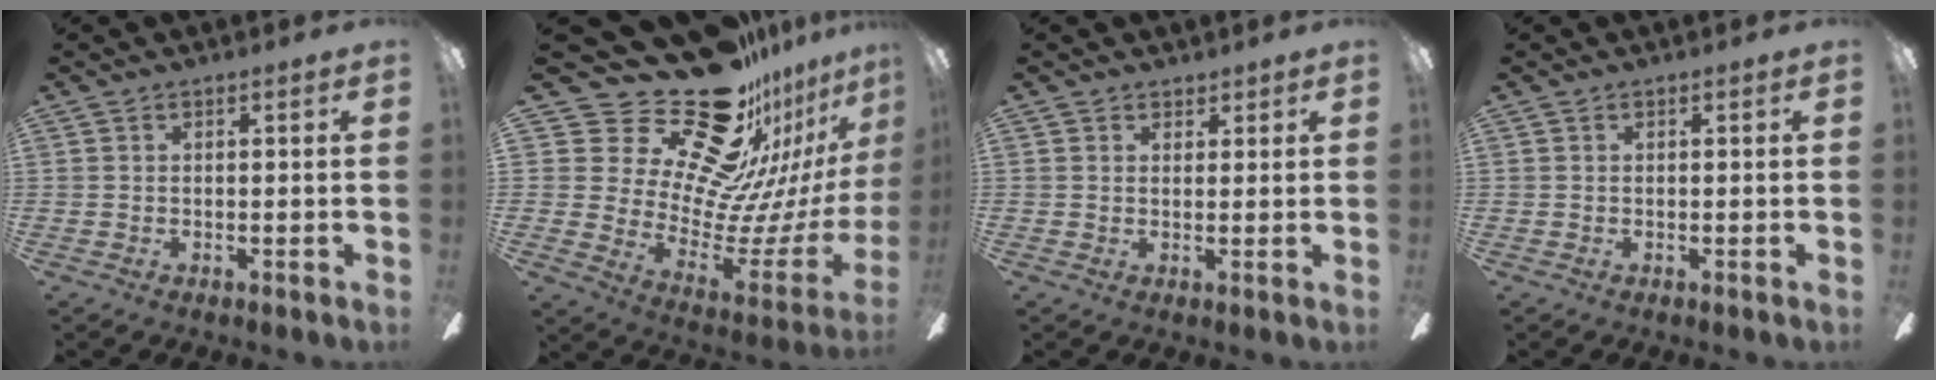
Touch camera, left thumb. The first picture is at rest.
{"total": 31.1, "force": [21.4, 15.5, 16.4], "torque": [-0.279, -0.185, 0.409]}
{"total": 2.3, "force": [1.7, 1.5, 0.1], "torque": [0.011, -0.004, 0.030]}
{"total": 0.0}